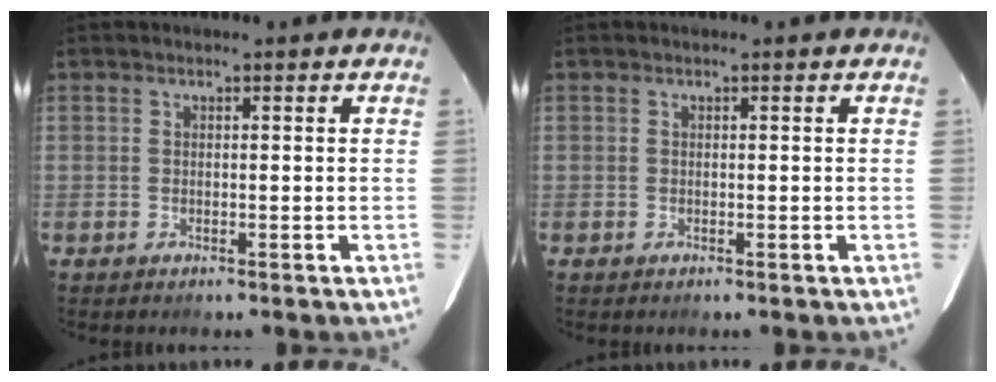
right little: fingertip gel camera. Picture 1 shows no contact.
{"total": 0.0}